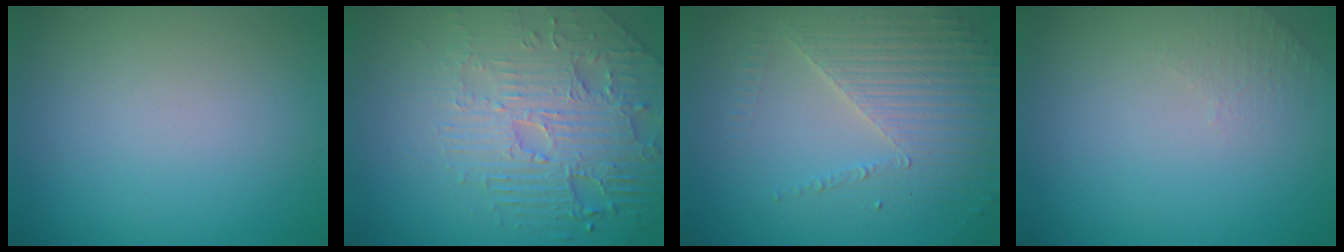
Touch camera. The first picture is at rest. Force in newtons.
{"total": 5.5, "press": 5.0, "slide": 2.4}
{"total": 3.9, "press": 3.6, "slide": 1.6}
{"total": 1.3, "press": 1.2, "slide": 0.3}